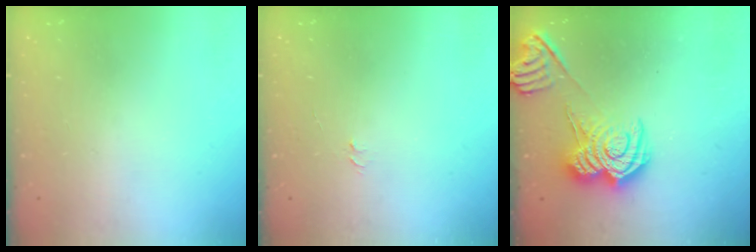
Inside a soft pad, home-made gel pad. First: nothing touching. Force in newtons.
{"total": 3.5, "press": 3.5, "slide": 0.3}
{"total": 12.7, "press": 12.6, "slide": 0.7}